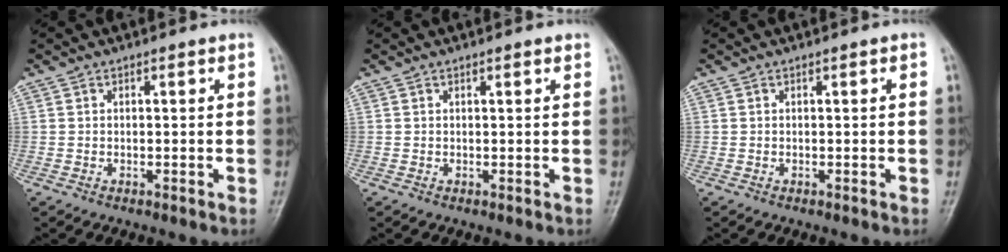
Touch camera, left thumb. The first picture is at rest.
{"total": 0.7, "force": [0.5, 0.1, 0.5], "torque": [-0.006, 0.000, 0.006]}
{"total": 0.0}